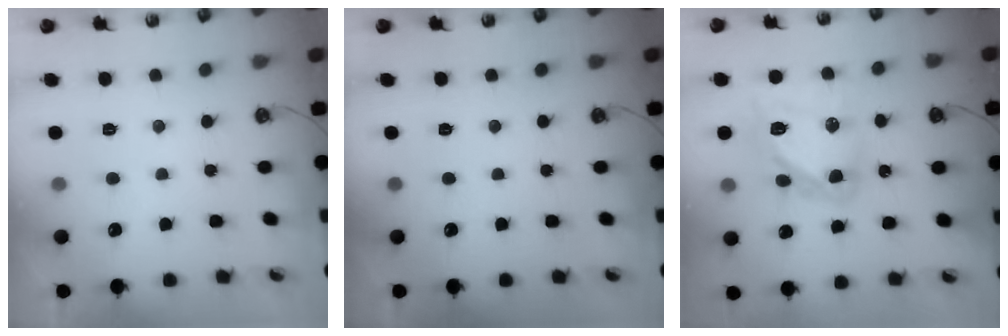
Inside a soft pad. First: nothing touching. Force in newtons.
{"total": 0.0}
{"total": 15.3, "press": 15.3, "slide": 1.3}